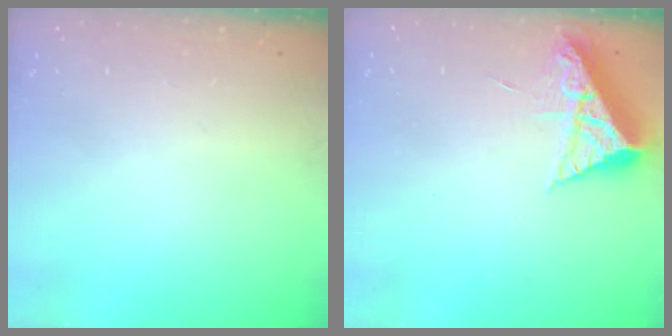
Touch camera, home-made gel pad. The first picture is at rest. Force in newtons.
{"total": 7.9, "press": 7.8, "slide": 0.7}